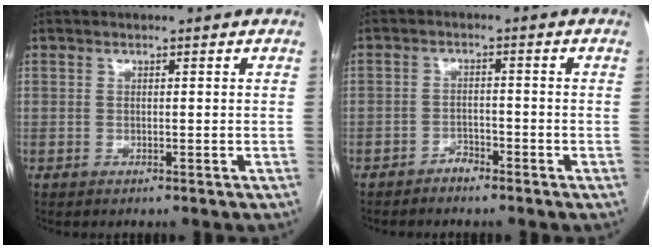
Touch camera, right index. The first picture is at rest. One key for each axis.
{"total": 2.2, "fx": -1.9, "fy": 0.9, "fz": 0.7, "tx": -0.009, "ty": 0.004, "tz": -0.031}